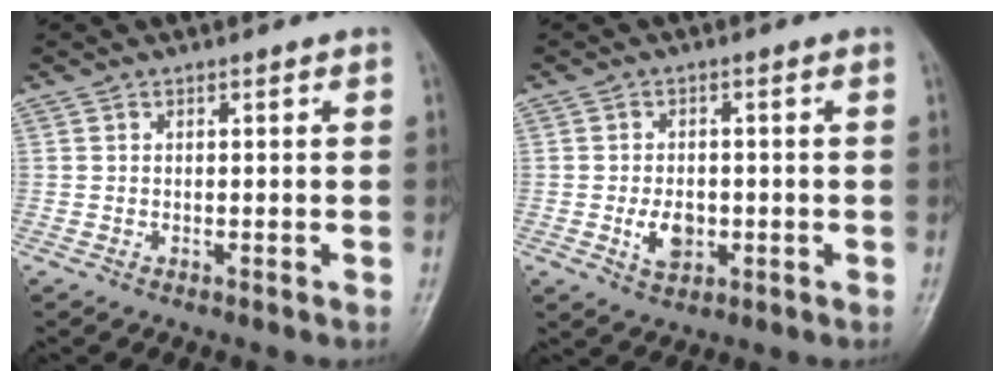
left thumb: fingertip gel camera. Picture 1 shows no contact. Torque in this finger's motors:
{"motor_torque": [0.54, 0.59, 0.67, -0.08, 0.01]}